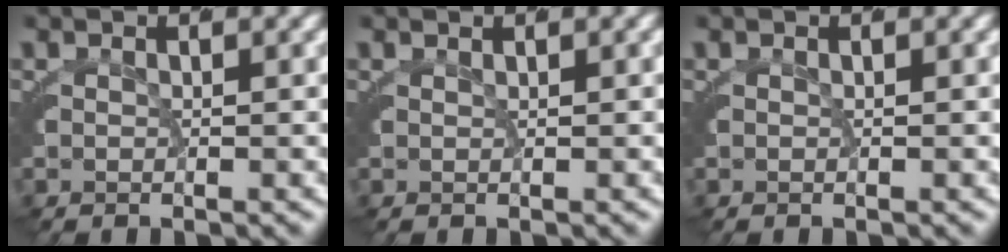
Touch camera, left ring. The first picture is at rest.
{"total": 0.8, "force": [0.6, -0.4, 0.2], "torque": [0.007, 0.007, 0.011]}
{"total": 0.0}